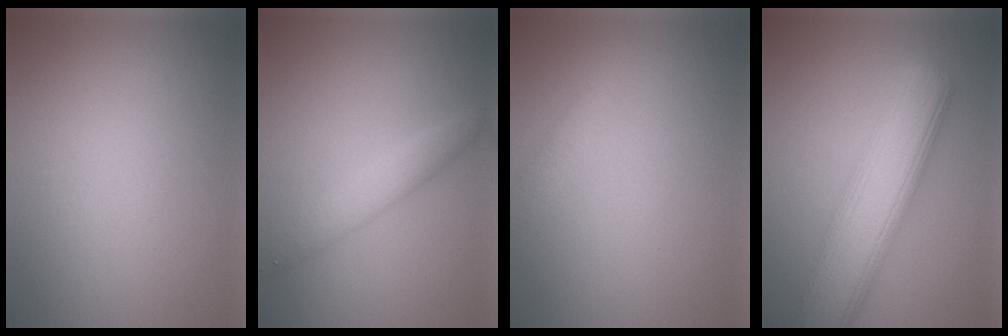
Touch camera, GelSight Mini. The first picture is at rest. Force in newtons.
{"total": 2.9, "press": 2.9, "slide": 0.0}
{"total": 1.5, "press": 1.5, "slide": 0.1}
{"total": 8.3, "press": 8.3, "slide": 0.3}